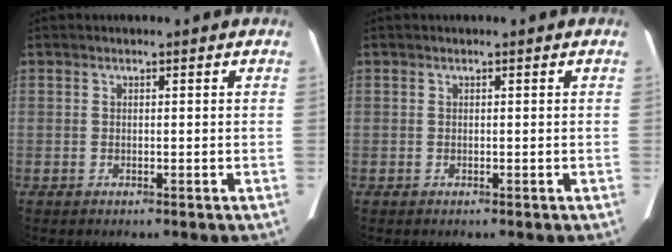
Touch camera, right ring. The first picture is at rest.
{"total": 0.0}